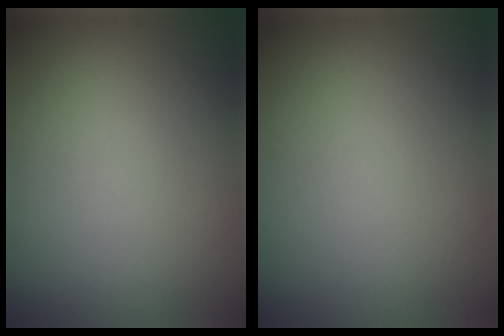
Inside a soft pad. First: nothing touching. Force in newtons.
{"total": 0.0}